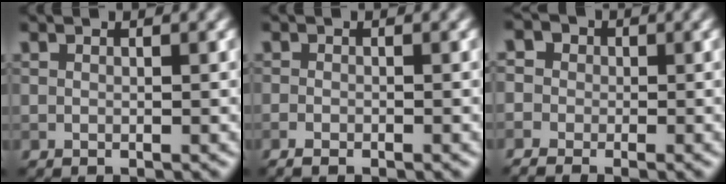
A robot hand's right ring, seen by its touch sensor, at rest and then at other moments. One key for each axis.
{"total": 1.7, "fx": -1.2, "fy": 0.5, "fz": 1.2, "tx": -0.027, "ty": 0.000, "tz": -0.015}
{"total": 3.5, "fx": -1.2, "fy": 2.9, "fz": 1.6, "tx": -0.023, "ty": 0.015, "tz": -0.029}